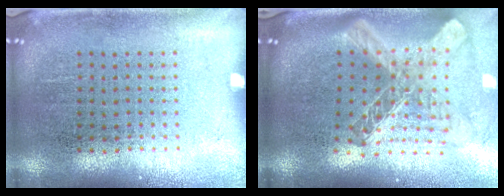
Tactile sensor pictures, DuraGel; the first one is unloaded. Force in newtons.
{"total": 2.8, "press": 2.1, "slide": 1.9}